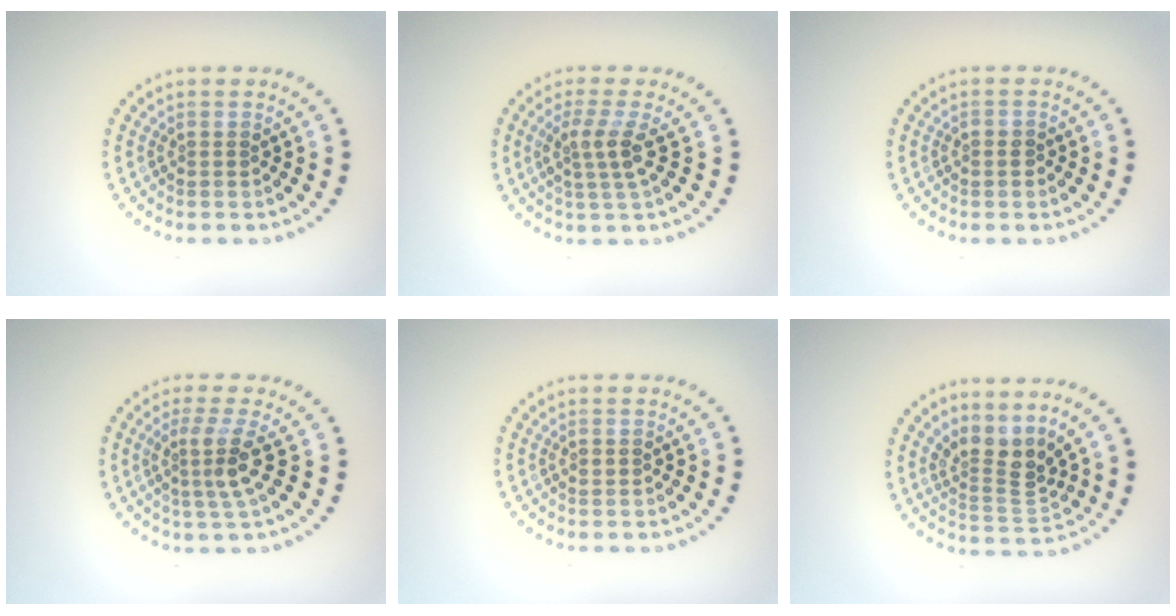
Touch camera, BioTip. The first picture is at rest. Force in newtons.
{"total": 2.7, "press": 2.0, "slide": 1.8}
{"total": 0.5, "press": 0.4, "slide": 0.3}
{"total": 3.1, "press": 2.2, "slide": 2.2}
{"total": 0.9, "press": 0.9, "slide": 0.1}
{"total": 3.5, "press": 2.4, "slide": 2.6}